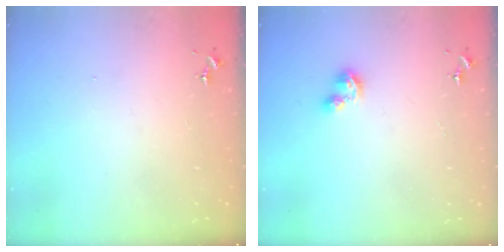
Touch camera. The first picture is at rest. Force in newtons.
{"total": 2.6, "press": 2.6, "slide": 0.3}